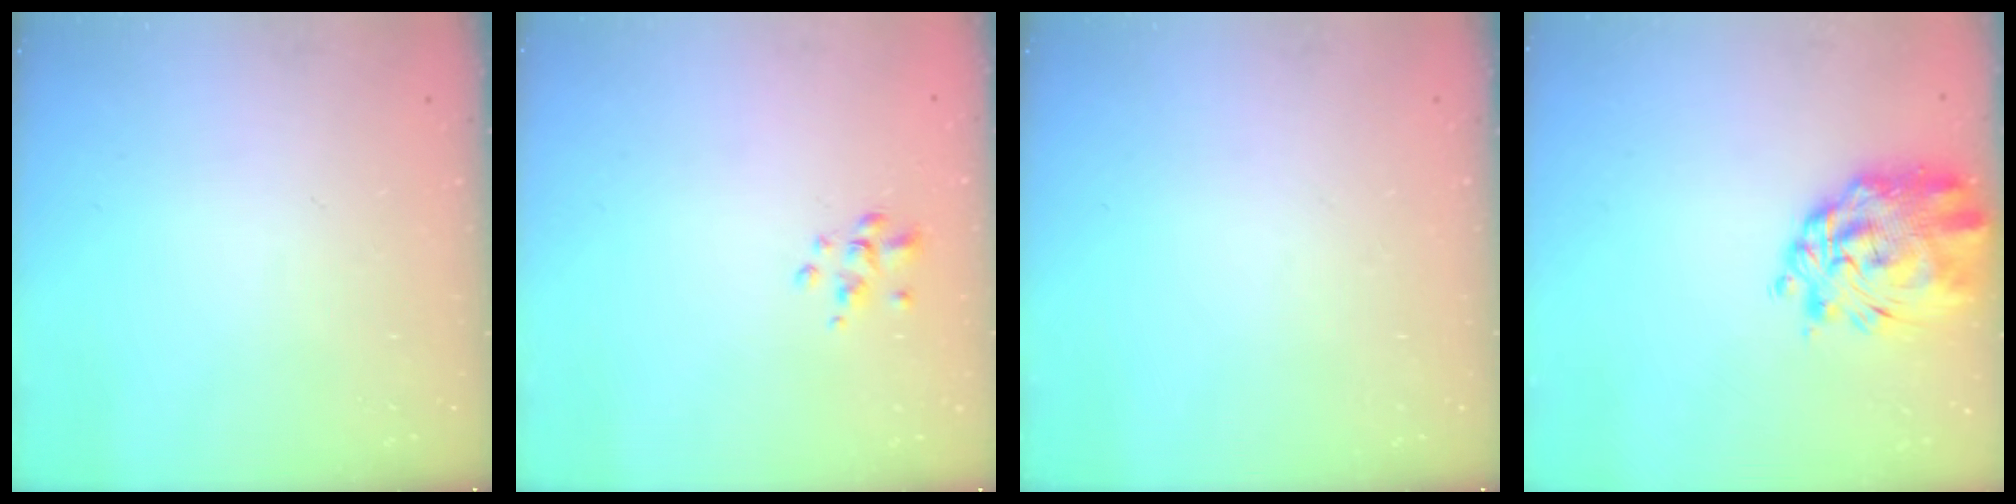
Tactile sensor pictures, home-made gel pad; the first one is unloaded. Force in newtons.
{"total": 1.5, "press": 1.5, "slide": 0.5}
{"total": 0.0}
{"total": 8.3, "press": 7.7, "slide": 3.1}